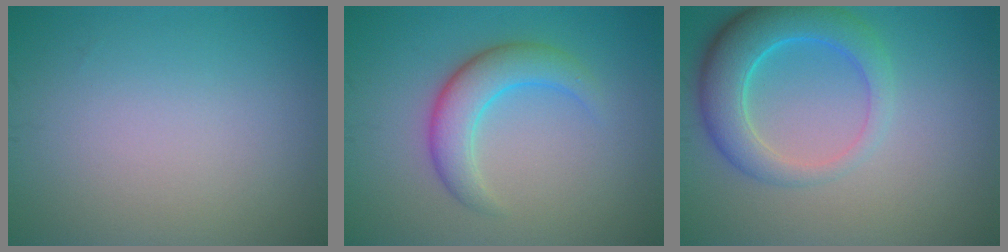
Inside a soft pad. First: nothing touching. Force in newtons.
{"total": 4.3, "press": 4.3, "slide": 0.2}
{"total": 5.8, "press": 5.7, "slide": 0.3}